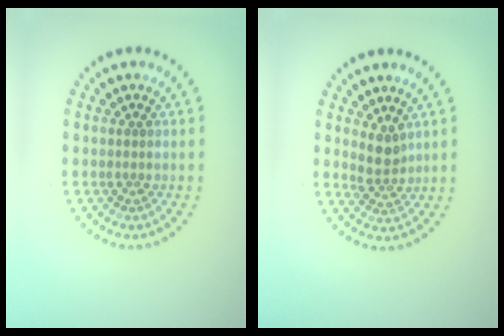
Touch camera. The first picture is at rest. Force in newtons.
{"total": 2.2, "press": 1.9, "slide": 1.1}